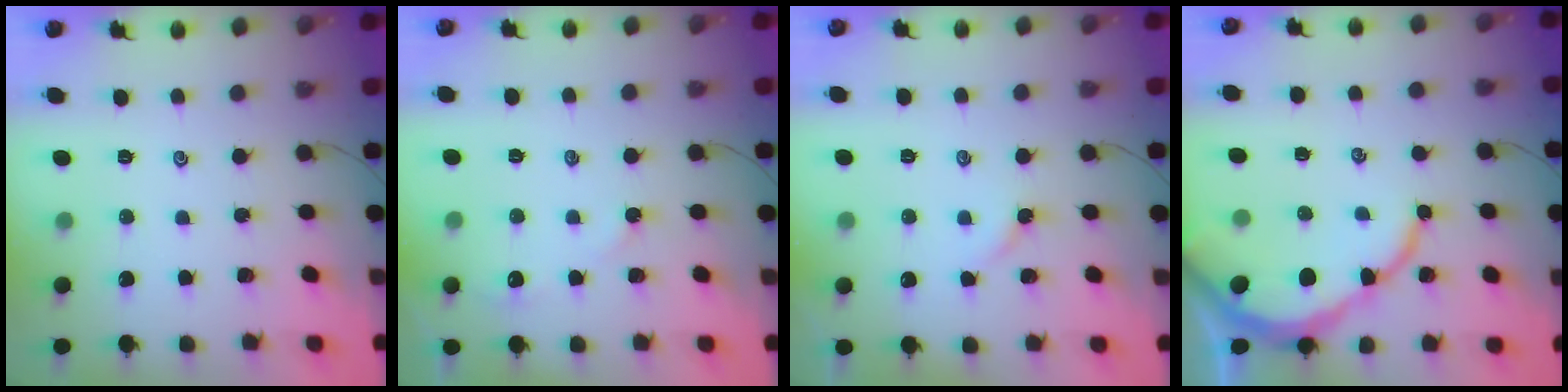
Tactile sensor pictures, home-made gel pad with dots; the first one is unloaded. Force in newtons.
{"total": 2.9, "press": 2.8, "slide": 0.3}
{"total": 2.7, "press": 2.7, "slide": 0.4}
{"total": 9.5, "press": 9.5, "slide": 1.0}